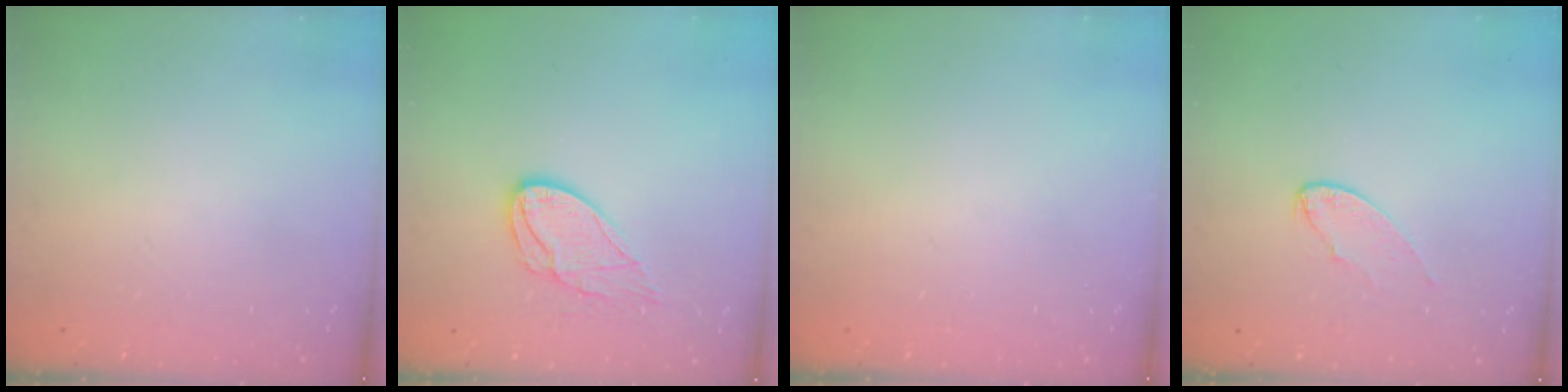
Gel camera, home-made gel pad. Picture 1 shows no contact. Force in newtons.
{"total": 9.8, "press": 9.8, "slide": 0.4}
{"total": 0.0}
{"total": 6.6, "press": 6.5, "slide": 0.5}